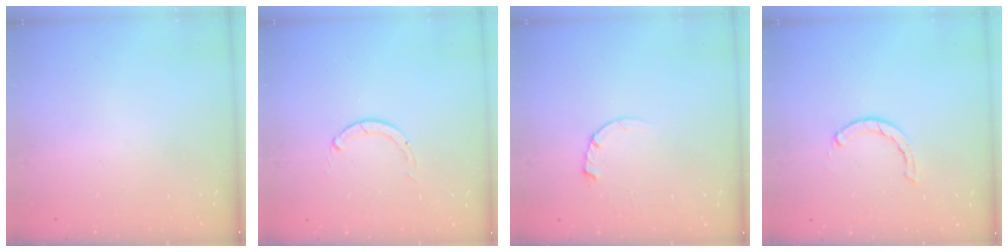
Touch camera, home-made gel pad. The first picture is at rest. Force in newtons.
{"total": 0.0}
{"total": 2.4, "press": 2.4, "slide": 0.3}
{"total": 1.5, "press": 1.5, "slide": 0.2}